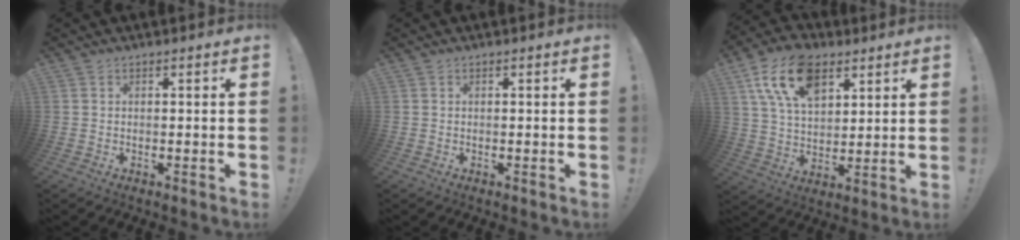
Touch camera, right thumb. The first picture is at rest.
{"total": 0.0}
{"total": 16.8, "force": [8.3, 9.9, 10.8], "torque": [-0.181, -0.027, 0.155]}